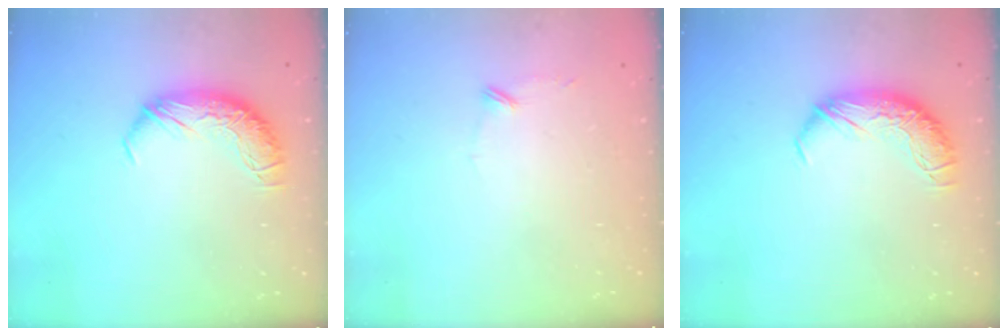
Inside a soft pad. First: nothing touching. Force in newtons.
{"total": 9.1, "press": 9.1, "slide": 0.4}
{"total": 0.0}